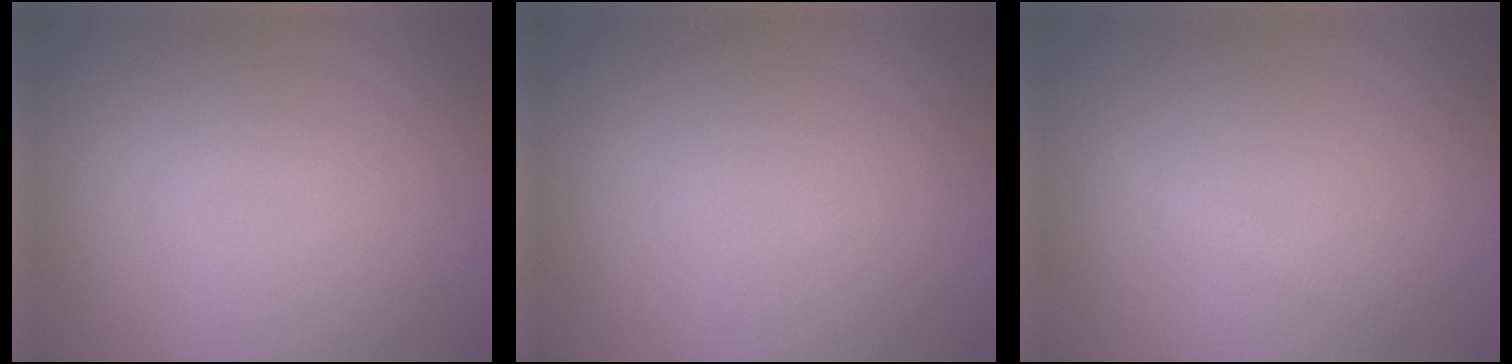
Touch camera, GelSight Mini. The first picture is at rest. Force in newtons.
{"total": 0.0}
{"total": 0.7, "press": 0.7, "slide": 0.1}